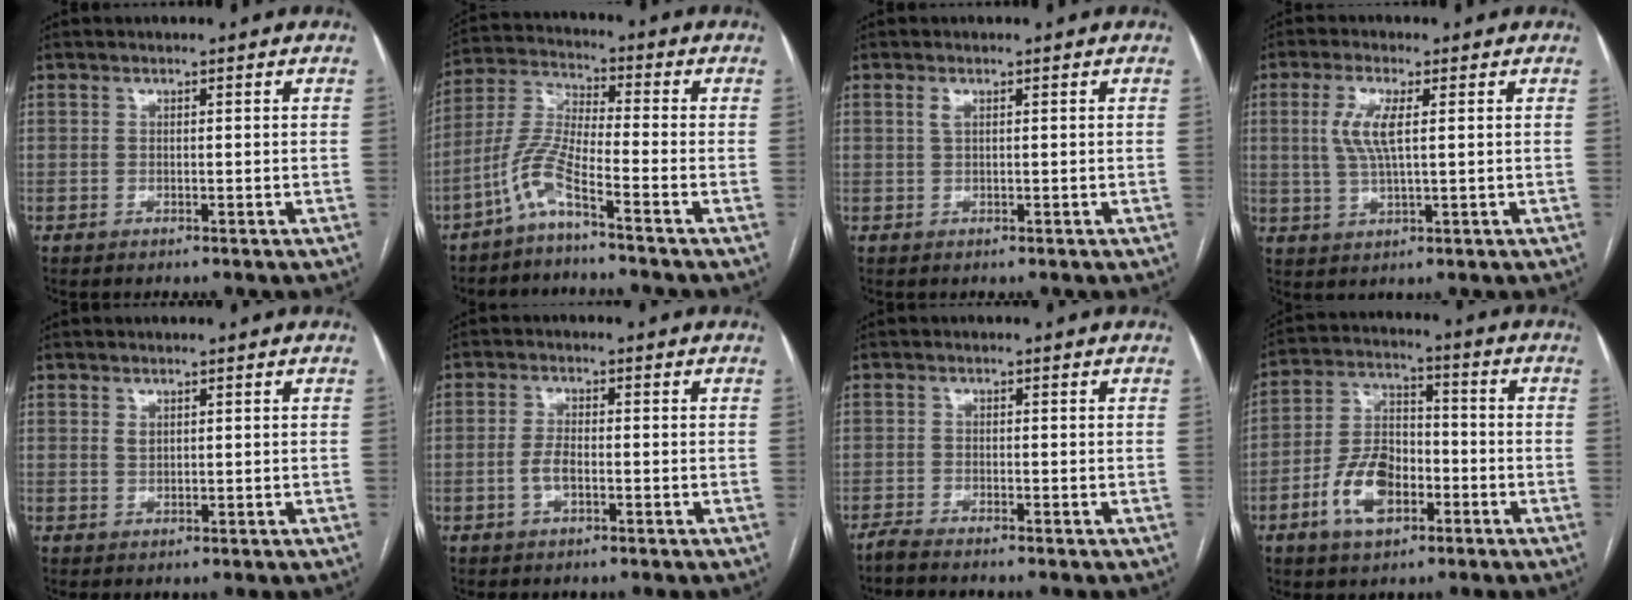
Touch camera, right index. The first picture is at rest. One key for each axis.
{"total": 7.0, "fx": -4.6, "fy": -0.1, "fz": 5.3, "tx": -0.129, "ty": -0.001, "tz": -0.102}
{"total": 1.0, "fx": 0.6, "fy": 0.2, "fz": 0.7, "tx": -0.023, "ty": 0.004, "tz": 0.011}
{"total": 5.6, "fx": 1.2, "fy": 1.1, "fz": 5.4, "tx": -0.120, "ty": 0.002, "tz": 0.026}
{"total": 1.0, "fx": 0.6, "fy": 0.6, "fz": 0.6, "tx": -0.010, "ty": -0.001, "tz": 0.013}
{"total": 2.8, "fx": -0.7, "fy": 1.1, "fz": 2.5, "tx": -0.059, "ty": 0.003, "tz": -0.012}
{"total": 2.3, "fx": -2.1, "fy": -0.5, "fz": 0.8, "tx": -0.017, "ty": -0.004, "tz": -0.040}
{"total": 10.3, "fx": -4.1, "fy": 5.7, "fz": 7.6, "tx": -0.163, "ty": 0.017, "tz": -0.072}